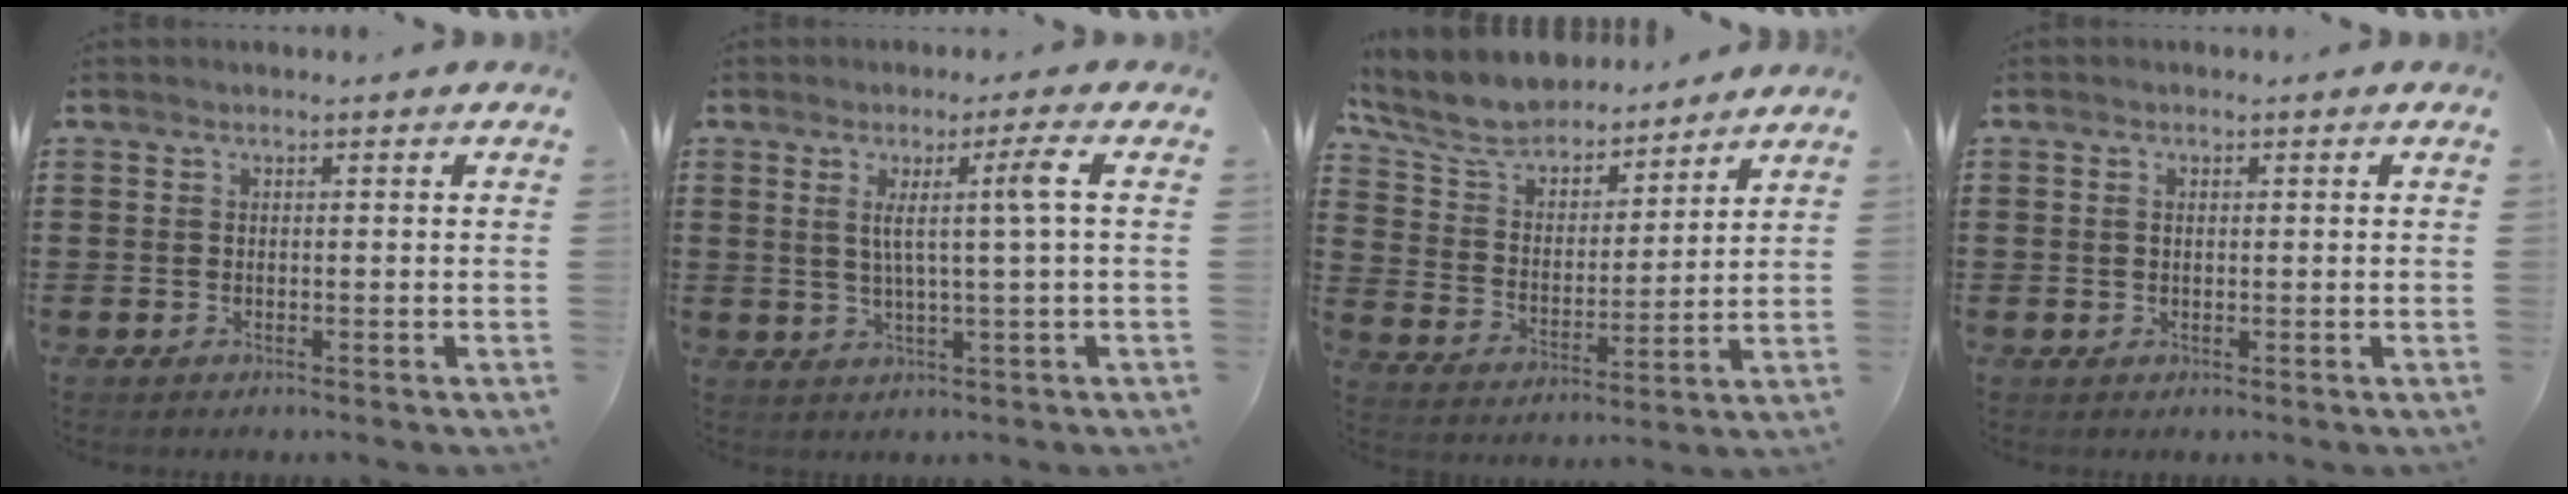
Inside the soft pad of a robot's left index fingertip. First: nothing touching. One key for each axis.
{"total": 5.9, "fx": 1.2, "fy": -0.5, "fz": 5.8, "tx": -0.112, "ty": -0.004, "tz": 0.012}
{"total": 7.7, "fx": 7.0, "fy": 2.1, "fz": 2.3, "tx": -0.081, "ty": -0.040, "tz": 0.124}
{"total": 0.9, "fx": 0.2, "fy": 0.8, "fz": 0.4, "tx": -0.010, "ty": 0.007, "tz": 0.003}